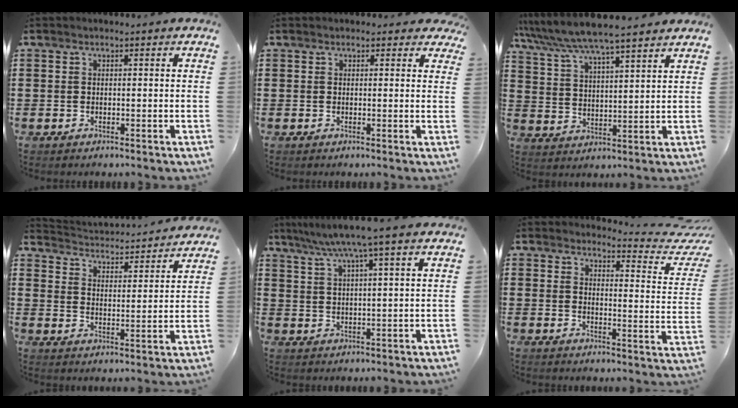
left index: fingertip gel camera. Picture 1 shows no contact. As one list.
[{"total": 1.2, "force": [0.9, 0.7, 0.3], "torque": [-0.001, 0.005, 0.015]}, {"total": 6.2, "force": [5.8, 0.2, 2.3], "torque": [-0.069, -0.030, 0.097]}, {"total": 3.0, "force": [3.0, 0.1, 0.0], "torque": [-0.021, -0.032, 0.042]}, {"total": 6.7, "force": [5.3, -0.7, 4.1], "torque": [-0.094, -0.020, 0.088]}, {"total": 4.6, "force": [4.1, 0.4, 2.1], "torque": [-0.036, -0.035, 0.064]}]